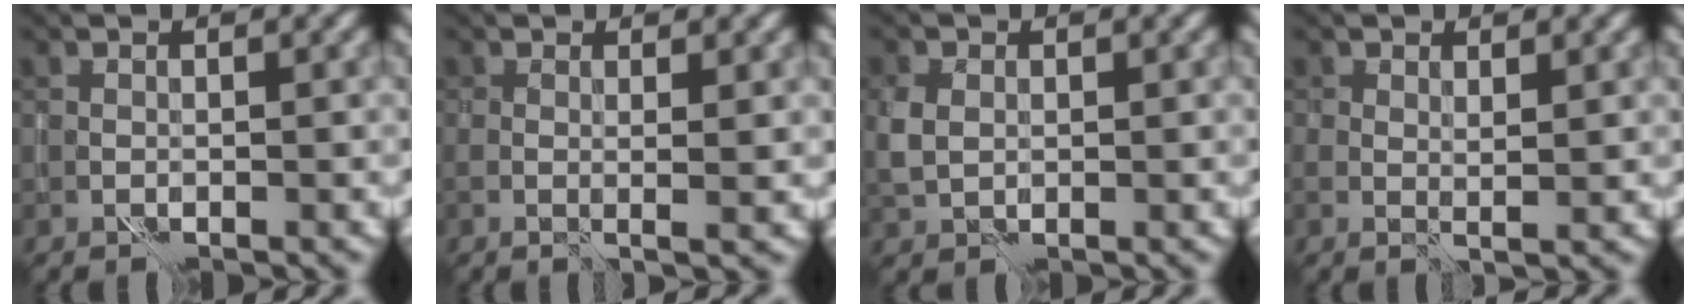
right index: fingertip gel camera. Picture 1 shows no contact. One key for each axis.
{"total": 1.8, "fx": 0.4, "fy": 0.3, "fz": 1.8, "tx": -0.027, "ty": -0.002, "tz": 0.006}
{"total": 2.6, "fx": 0.4, "fy": 2.0, "fz": 1.5, "tx": -0.043, "ty": 0.004, "tz": 0.006}
{"total": 1.7, "fx": 0.9, "fy": 0.9, "fz": 1.2, "tx": -0.023, "ty": -0.001, "tz": 0.017}